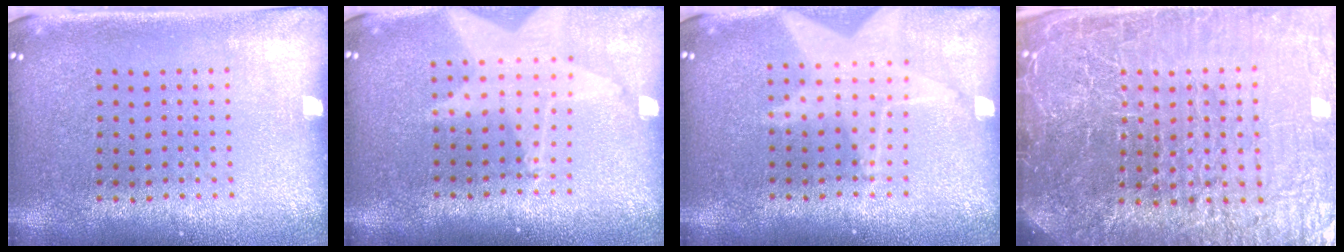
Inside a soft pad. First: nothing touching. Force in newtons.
{"total": 2.0, "press": 1.5, "slide": 1.3}
{"total": 1.7, "press": 1.4, "slide": 1.0}
{"total": 7.2, "press": 6.3, "slide": 3.5}